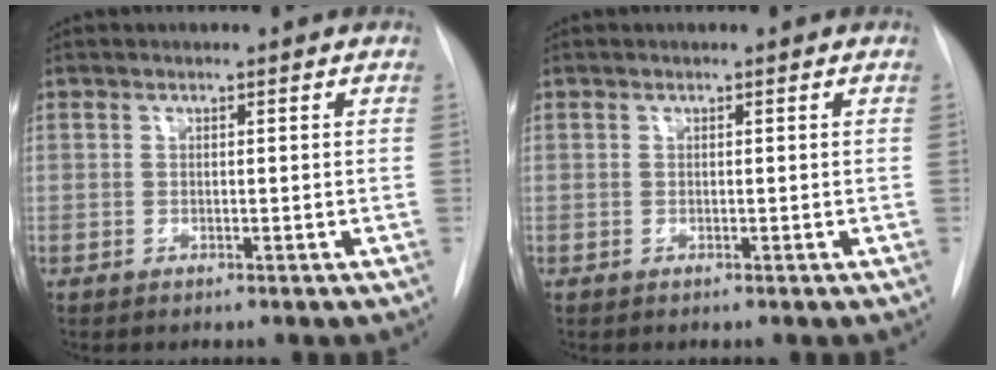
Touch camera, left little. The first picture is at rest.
{"total": 0.0}